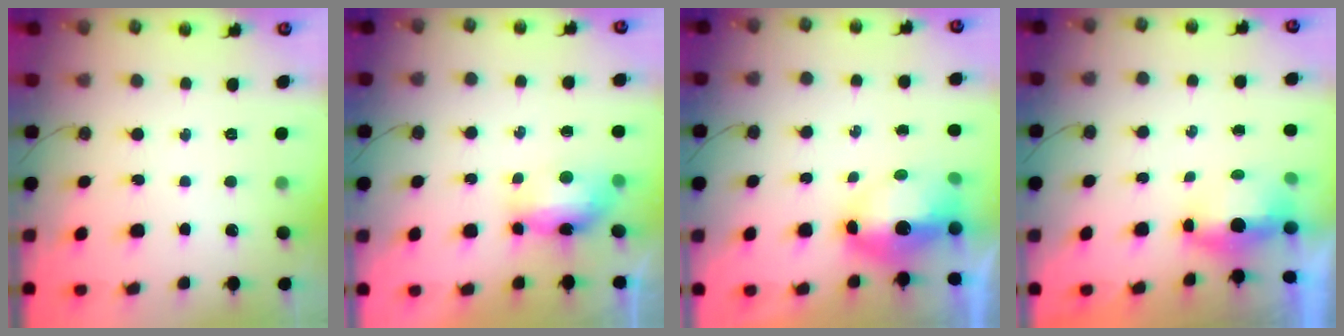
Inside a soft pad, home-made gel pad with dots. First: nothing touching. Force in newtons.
{"total": 15.0, "press": 9.9, "slide": 11.3}
{"total": 8.0, "press": 8.0, "slide": 0.9}
{"total": 7.1, "press": 5.6, "slide": 4.5}